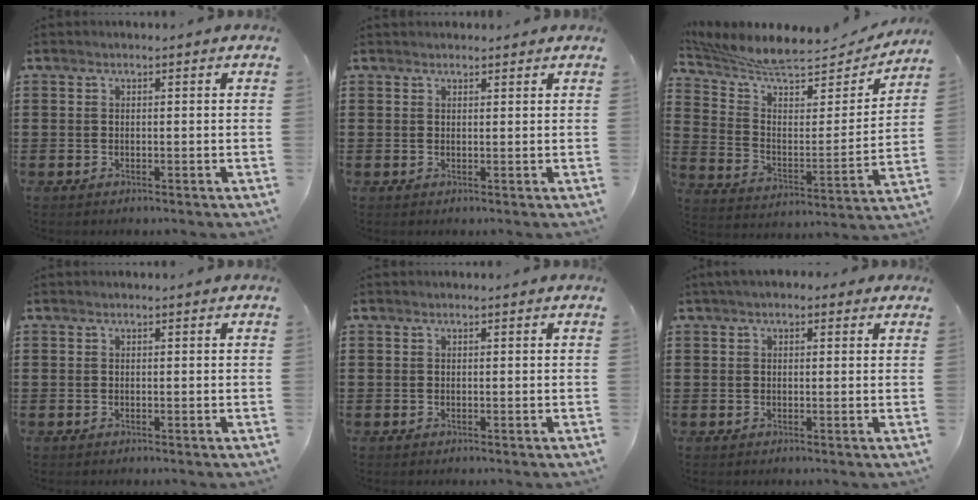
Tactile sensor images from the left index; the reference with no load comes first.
{"total": 1.0, "force": [1.0, 0.3, 0.0], "torque": [-0.003, 0.002, 0.020]}
{"total": 8.5, "force": [7.8, 1.3, 3.2], "torque": [-0.092, -0.057, 0.132]}
{"total": 0.0}
{"total": 0.0}
{"total": 1.7, "force": [0.9, 1.0, 1.0], "torque": [-0.023, 0.007, 0.016]}